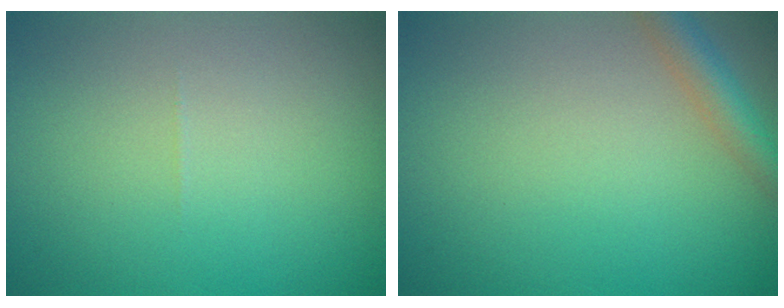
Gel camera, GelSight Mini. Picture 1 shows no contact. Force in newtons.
{"total": 2.8, "press": 2.8, "slide": 0.1}